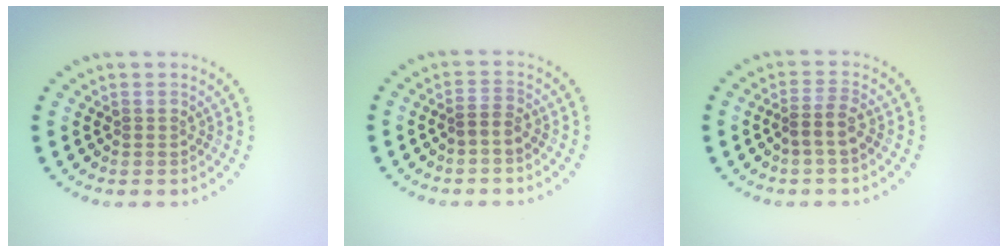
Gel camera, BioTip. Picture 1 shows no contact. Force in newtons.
{"total": 1.1, "press": 0.9, "slide": 0.6}
{"total": 1.9, "press": 1.4, "slide": 1.2}